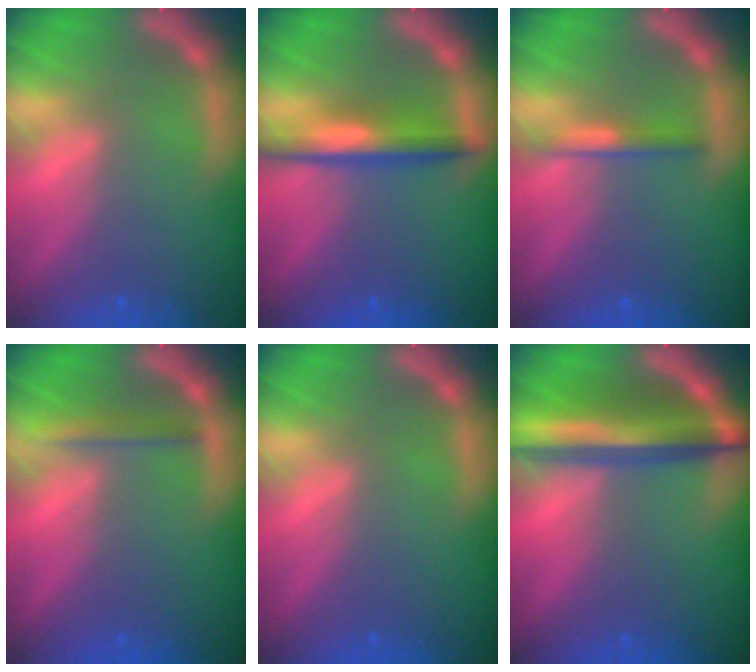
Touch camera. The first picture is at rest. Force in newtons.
{"total": 4.5}
{"total": 1.9}
{"total": 2.0}
{"total": 0.0}
{"total": 8.1}